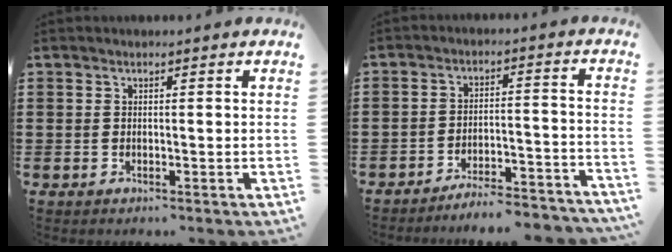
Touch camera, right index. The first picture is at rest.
{"total": 5.4, "force": [-5.3, -0.2, 1.2], "torque": [-0.021, -0.001, -0.105]}